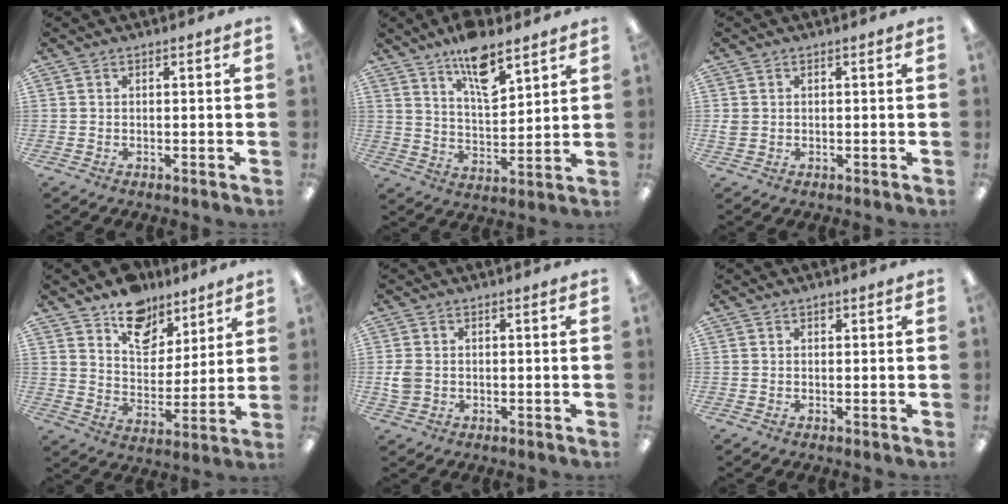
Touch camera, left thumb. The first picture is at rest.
{"total": 11.9, "force": [8.4, 4.5, 7.1], "torque": [-0.111, -0.044, 0.145]}
{"total": 1.4, "force": [0.2, 1.2, 0.5], "torque": [-0.012, 0.003, 0.004]}
{"total": 12.5, "force": [9.6, 7.2, 3.4], "torque": [-0.048, -0.065, 0.179]}
{"total": 3.6, "force": [-0.1, 3.0, 2.0], "torque": [-0.042, 0.006, -0.001]}
{"total": 0.8, "force": [0.5, 0.5, 0.3], "torque": [-0.007, 0.002, 0.010]}